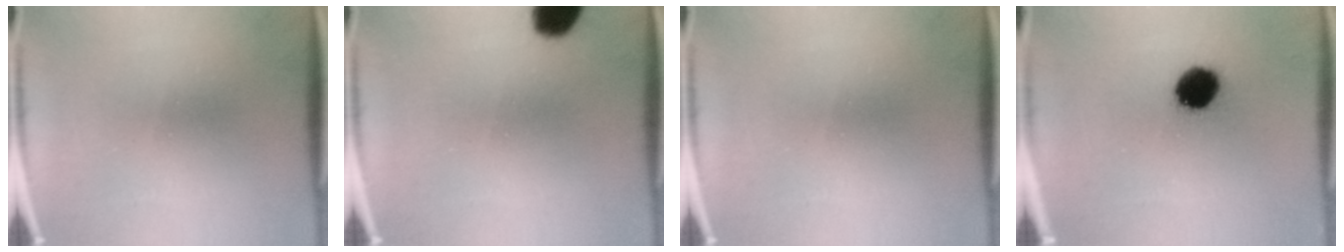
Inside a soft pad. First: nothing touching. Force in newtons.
{"total": 7.4}
{"total": 0.0}
{"total": 10.8}